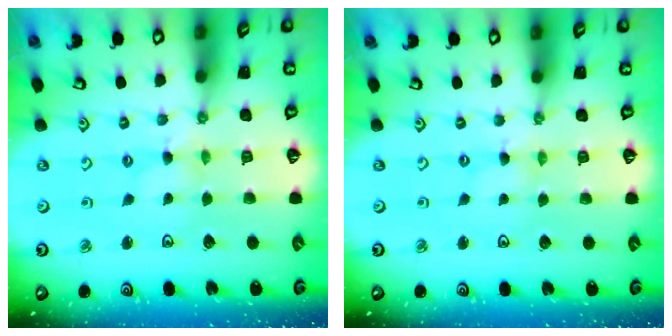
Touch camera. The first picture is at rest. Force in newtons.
{"total": 0.0}